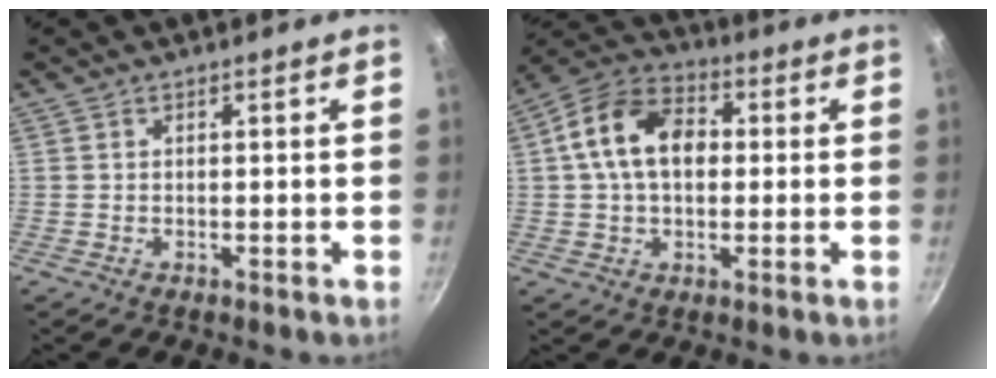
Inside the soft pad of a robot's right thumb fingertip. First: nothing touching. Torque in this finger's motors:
{"motor_torque": [0.25, 2.62, 0.98, -0.28, 0.43]}